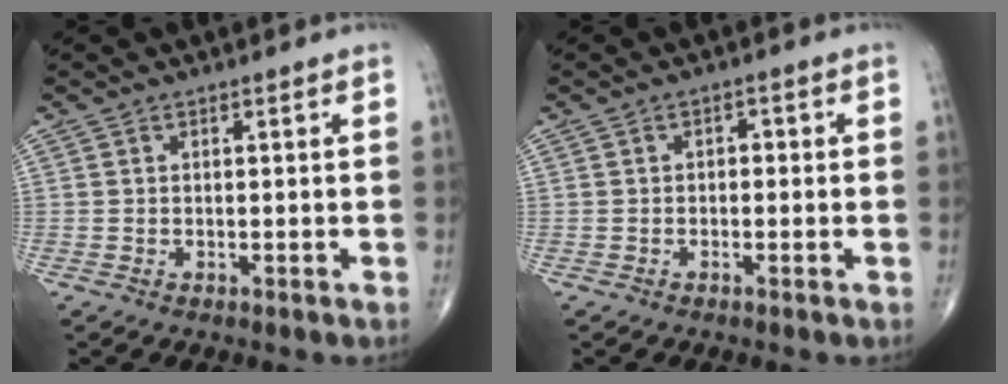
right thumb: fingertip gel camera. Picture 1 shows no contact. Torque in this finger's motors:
{"motor_torque": [-0.14, 0.08, 0.10, 0.05, 0.05]}